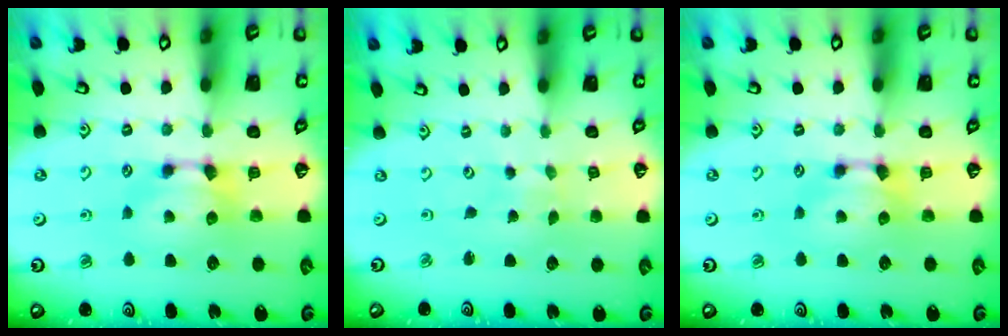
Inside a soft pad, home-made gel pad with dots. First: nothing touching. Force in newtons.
{"total": 5.7, "press": 5.7, "slide": 0.3}
{"total": 0.0}